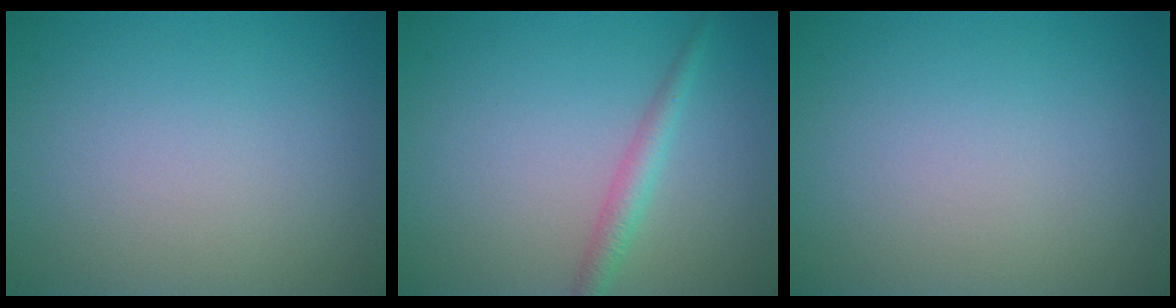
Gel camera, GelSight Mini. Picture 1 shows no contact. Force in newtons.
{"total": 2.0, "press": 2.0, "slide": 0.1}
{"total": 0.0}